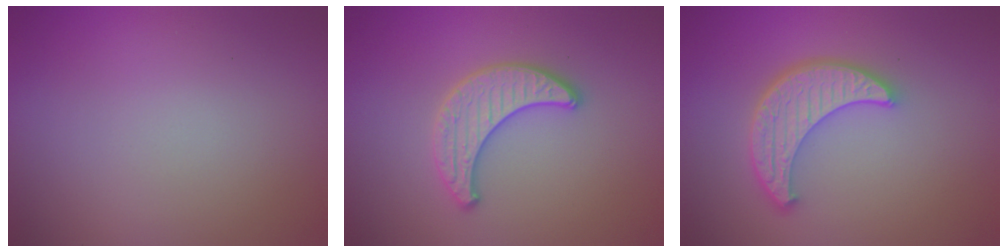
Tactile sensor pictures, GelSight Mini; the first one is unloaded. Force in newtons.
{"total": 3.3, "press": 3.3, "slide": 0.2}
{"total": 5.4, "press": 4.3, "slide": 3.2}